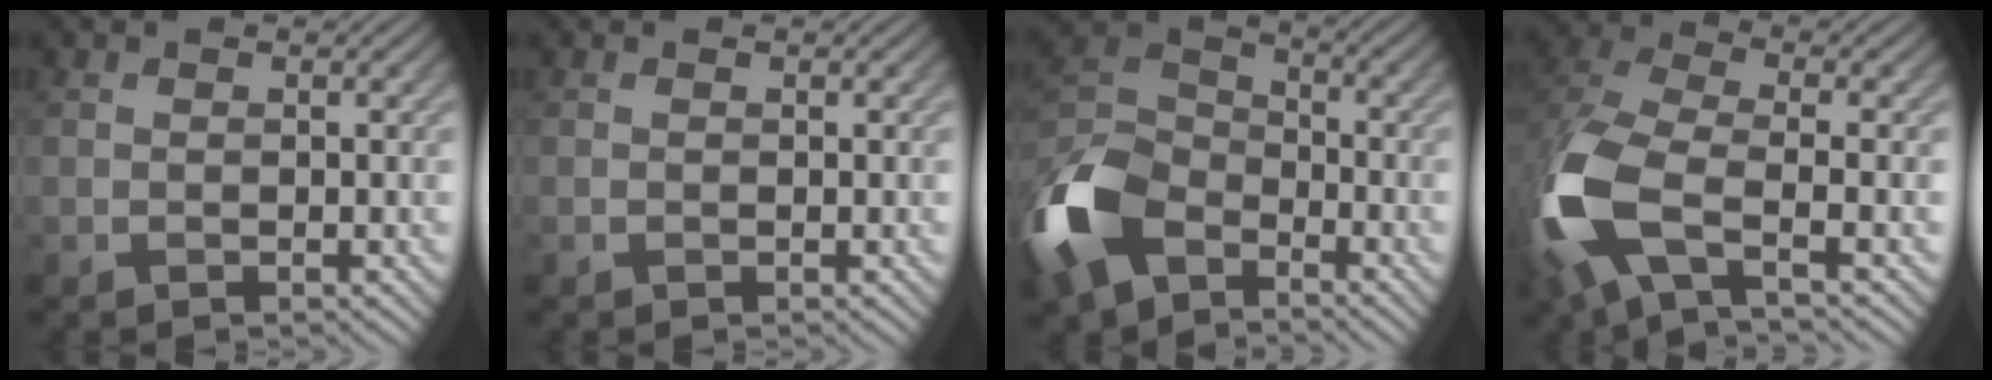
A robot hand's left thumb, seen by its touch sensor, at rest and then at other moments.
{"total": 0.0}
{"total": 14.4, "force": [-7.5, 8.7, 8.7], "torque": [-0.240, -0.025, -0.161]}
{"total": 12.3, "force": [-4.1, 5.7, 10.2], "torque": [-0.270, -0.027, -0.086]}